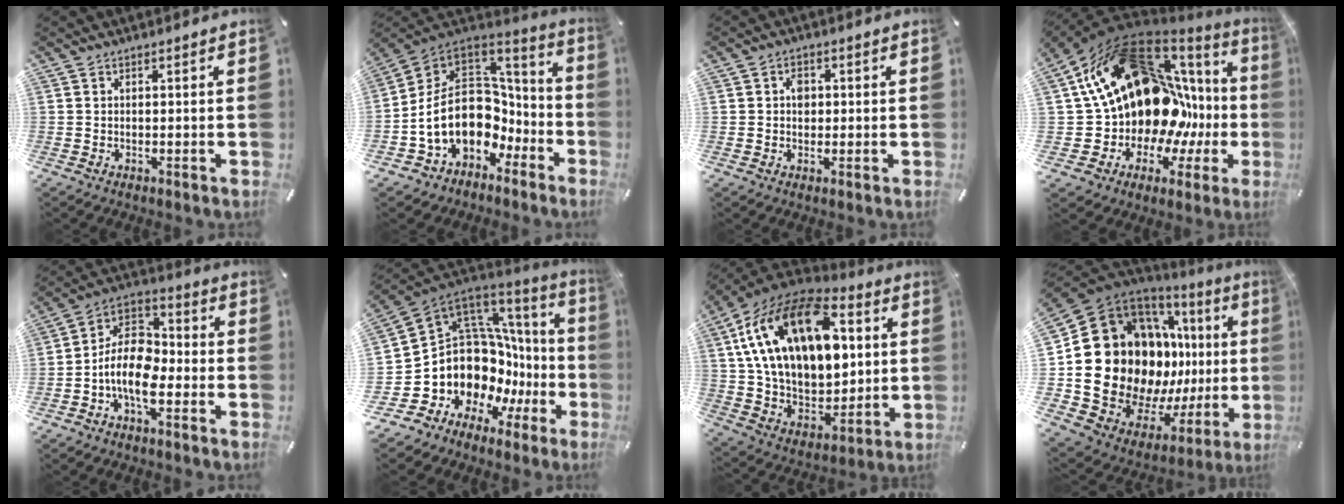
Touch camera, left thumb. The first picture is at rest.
{"total": 18.0, "force": [-1.7, 14.3, 10.9], "torque": [-0.219, -0.030, -0.016]}
{"total": 3.1, "force": [0.2, 2.5, 1.8], "torque": [-0.020, 0.000, -0.002]}
{"total": 24.5, "force": [7.5, 16.3, 16.7], "torque": [-0.246, -0.094, 0.173]}
{"total": 12.1, "force": [-4.5, 7.2, 8.6], "torque": [-0.182, 0.016, -0.083]}
{"total": 16.4, "force": [-1.8, 12.9, 10.0], "torque": [-0.181, -0.065, 0.011]}
{"total": 23.8, "force": [8.6, 15.0, 16.3], "torque": [-0.317, -0.041, 0.147]}
{"total": 25.1, "force": [2.6, 19.0, 16.2], "torque": [-0.257, -0.079, 0.099]}